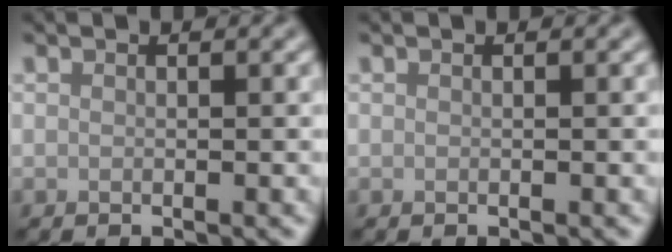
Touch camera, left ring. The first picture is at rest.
{"total": 0.0}